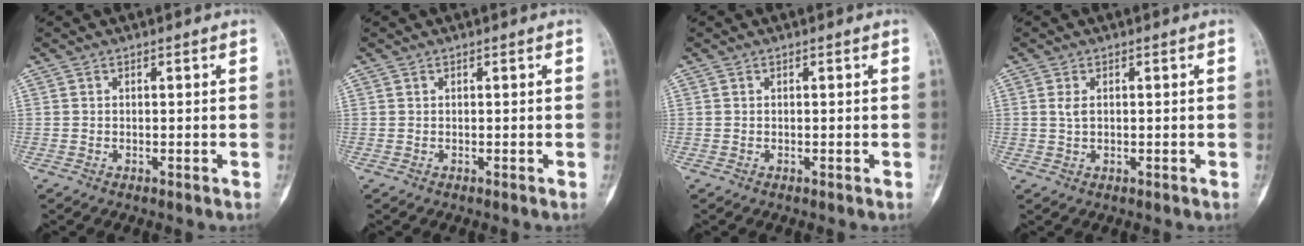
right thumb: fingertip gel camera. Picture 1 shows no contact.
{"total": 0.0}
{"total": 0.0}
{"total": 1.7, "force": [0.4, 0.9, 1.3], "torque": [-0.023, 0.001, 0.008]}